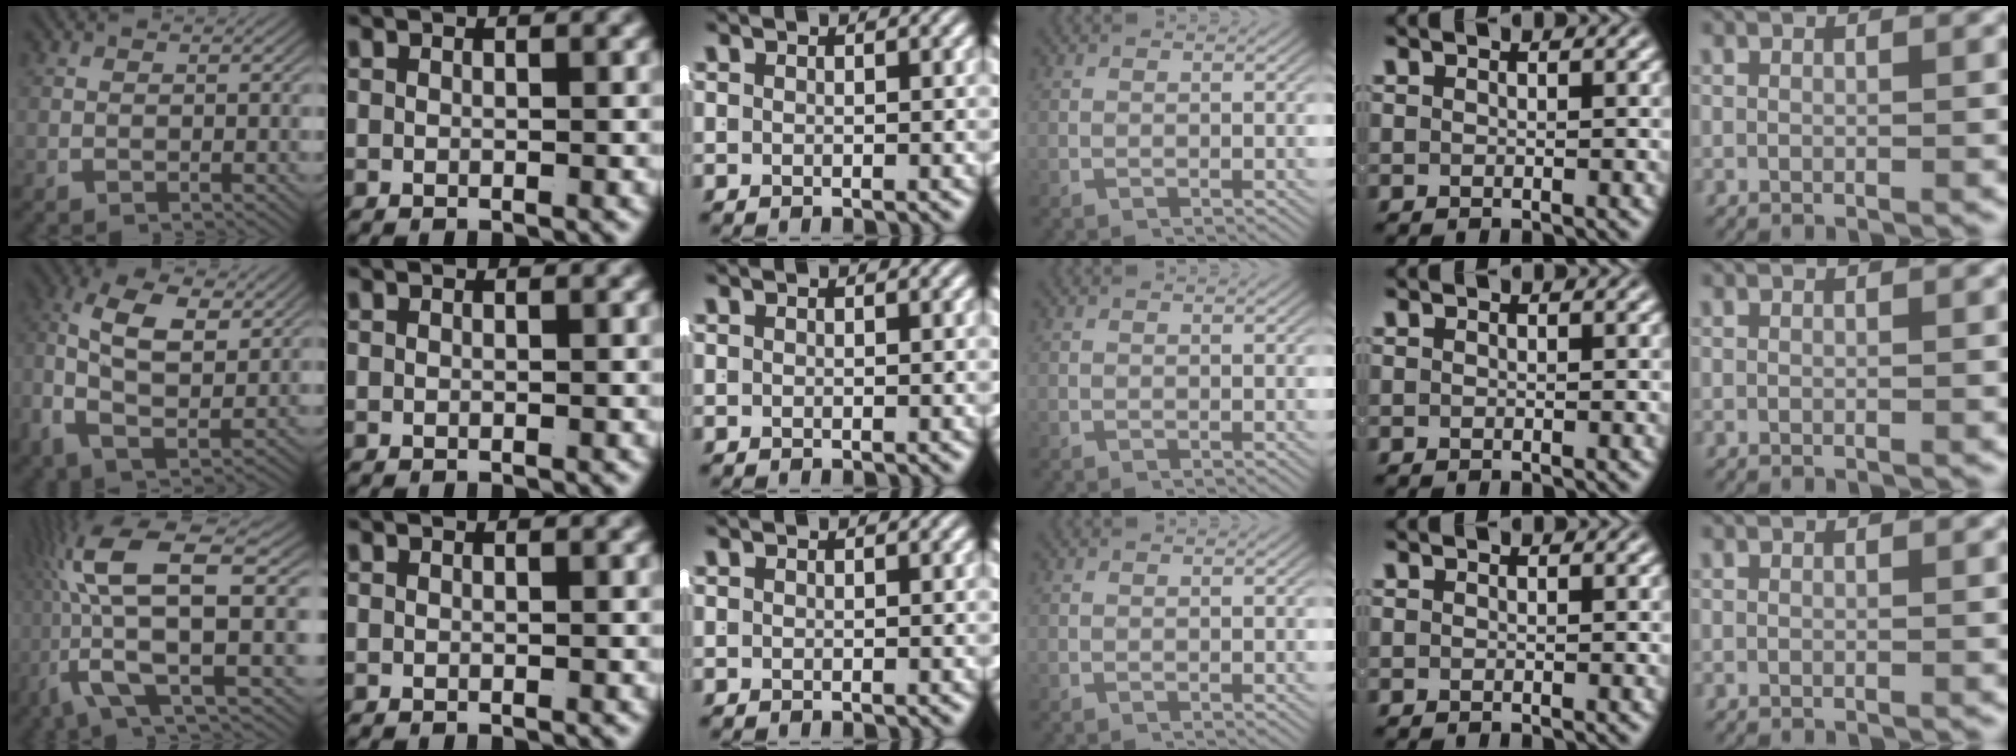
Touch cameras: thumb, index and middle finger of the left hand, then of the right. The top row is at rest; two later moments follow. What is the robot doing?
{"motion": "lift_and_place", "object": "coat"}